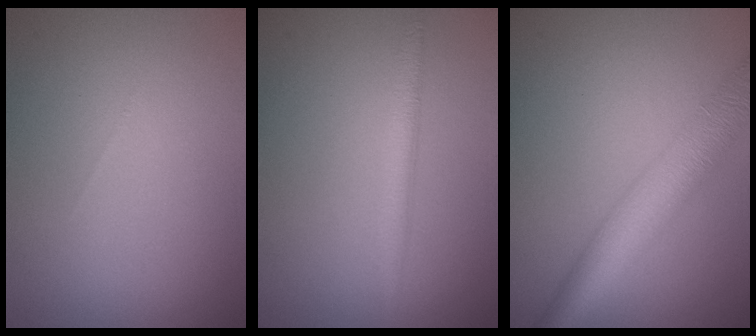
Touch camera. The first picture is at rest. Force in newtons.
{"total": 2.1, "press": 2.1, "slide": 0.1}
{"total": 7.0, "press": 7.0, "slide": 0.4}